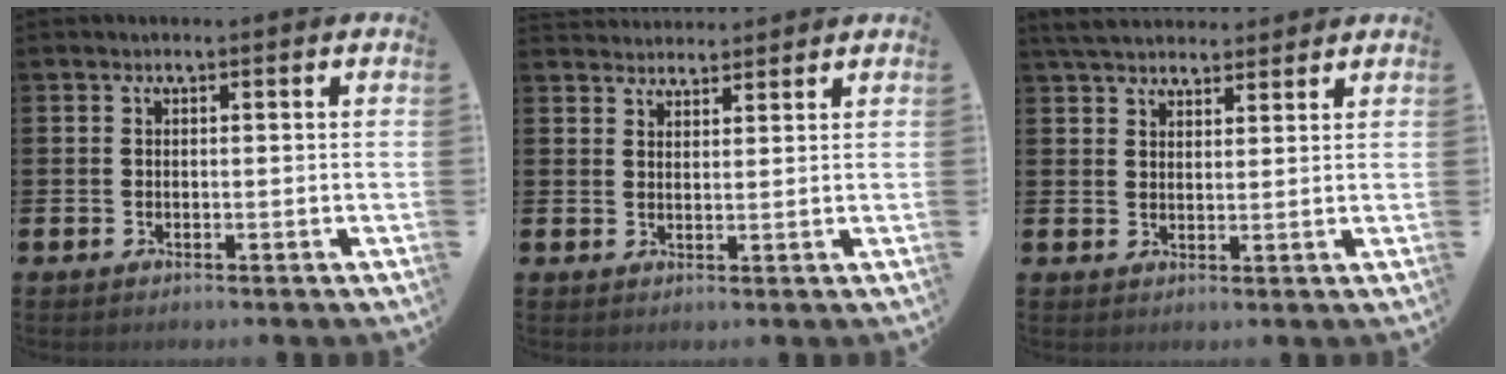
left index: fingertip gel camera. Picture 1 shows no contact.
{"total": 3.0, "force": [2.9, 0.5, -0.3], "torque": [0.001, -0.013, 0.054]}
{"total": 4.7, "force": [4.5, 1.3, 1.0], "torque": [-0.039, -0.012, 0.084]}